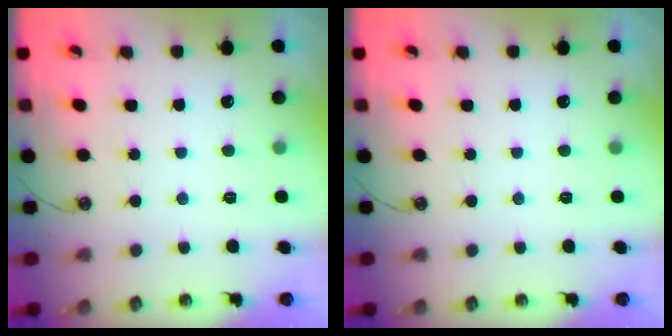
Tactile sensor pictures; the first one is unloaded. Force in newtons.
{"total": 0.0}